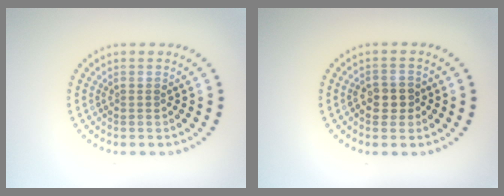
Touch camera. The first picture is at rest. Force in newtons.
{"total": 2.5, "press": 2.4, "slide": 0.6}